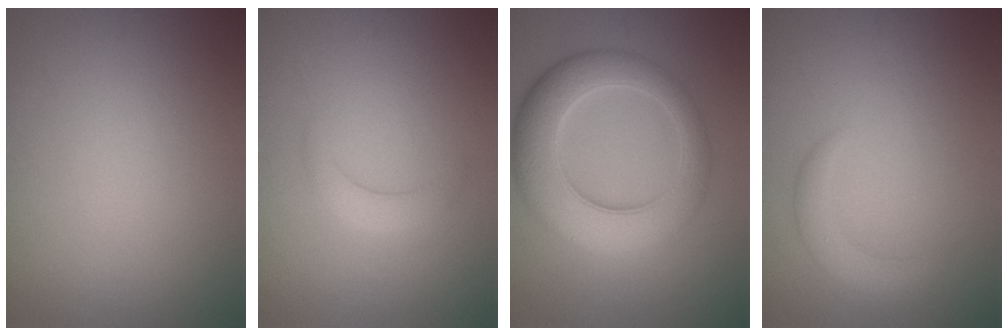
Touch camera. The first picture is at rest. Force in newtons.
{"total": 1.9, "press": 1.9, "slide": 0.1}
{"total": 8.7, "press": 8.7, "slide": 0.2}
{"total": 2.4, "press": 2.4, "slide": 0.1}